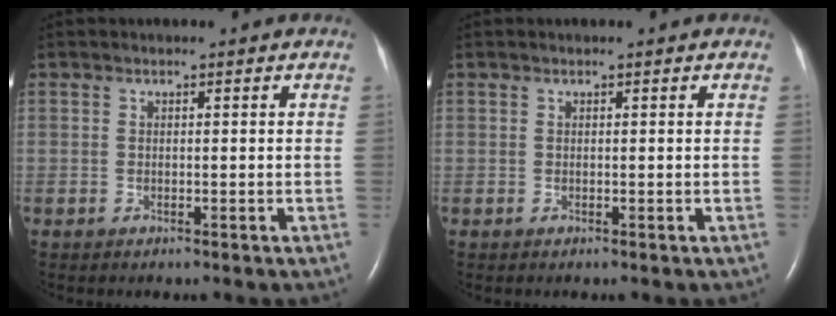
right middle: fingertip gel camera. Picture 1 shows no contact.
{"total": 0.0}